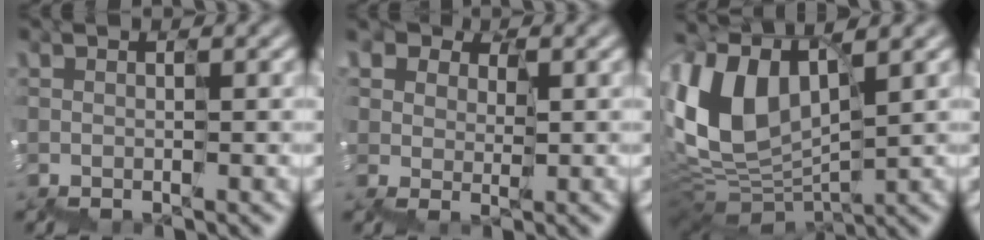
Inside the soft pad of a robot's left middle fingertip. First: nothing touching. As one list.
[{"total": 4.9, "force": [2.8, 3.4, 2.0], "torque": [-0.047, 0.007, 0.055]}, {"total": 9.0, "force": [3.3, 5.2, 6.5], "torque": [-0.203, 0.012, 0.063]}]